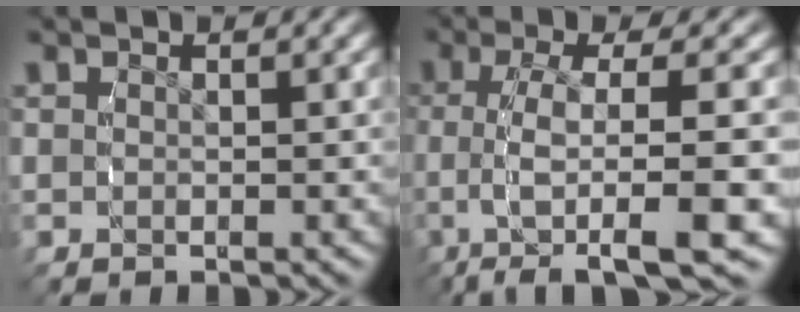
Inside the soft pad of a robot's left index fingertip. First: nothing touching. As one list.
[{"total": 8.4, "force": [-4.4, 2.5, 6.7], "torque": [-0.128, -0.030, -0.049]}]